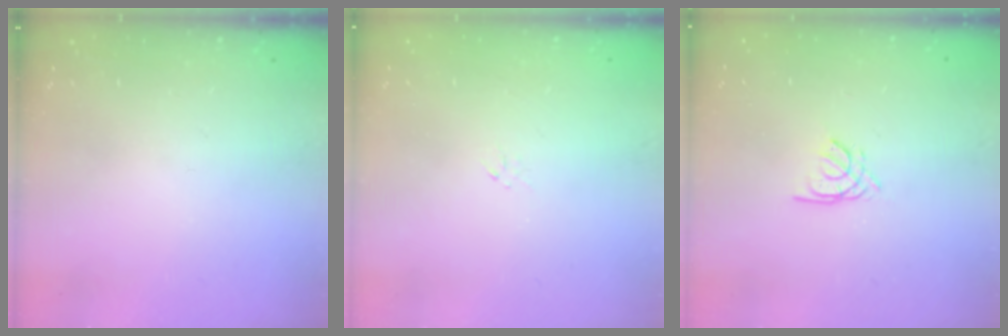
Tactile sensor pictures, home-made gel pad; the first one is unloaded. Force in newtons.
{"total": 0.0}
{"total": 1.5, "press": 1.4, "slide": 0.4}